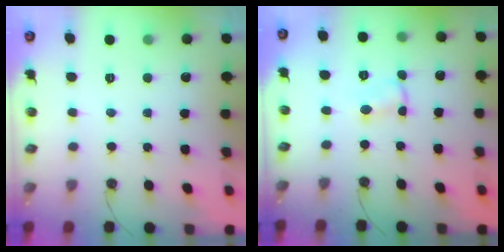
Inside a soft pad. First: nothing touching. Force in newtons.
{"total": 1.1, "press": 1.1, "slide": 0.2}